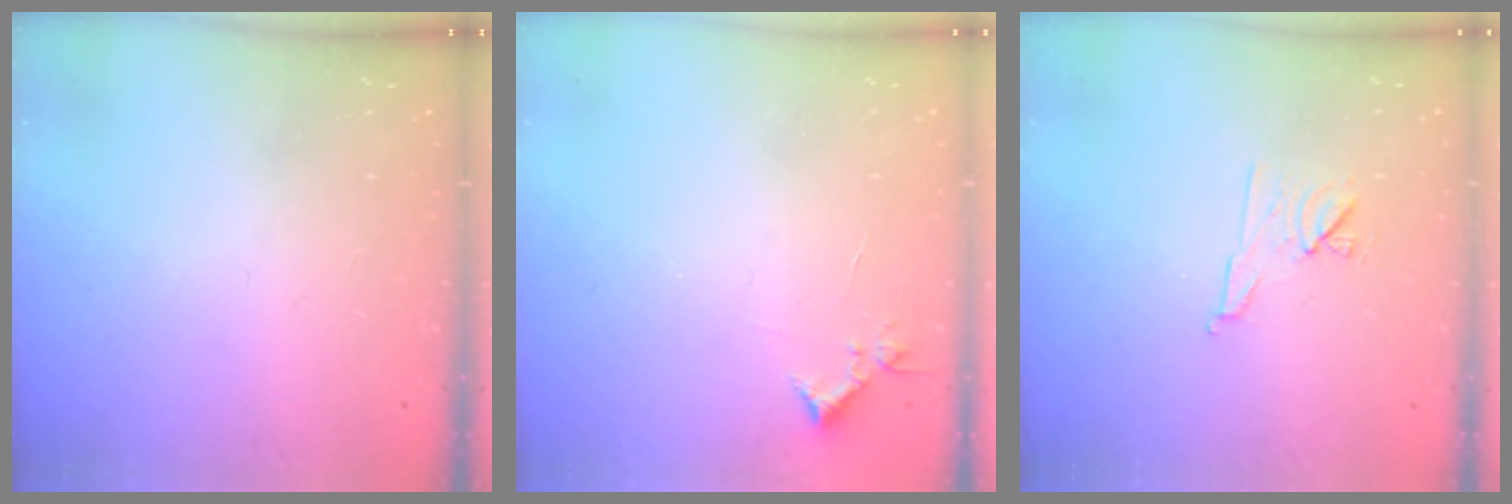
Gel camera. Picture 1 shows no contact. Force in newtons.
{"total": 4.4, "press": 4.4, "slide": 0.5}
{"total": 7.5, "press": 7.4, "slide": 1.3}